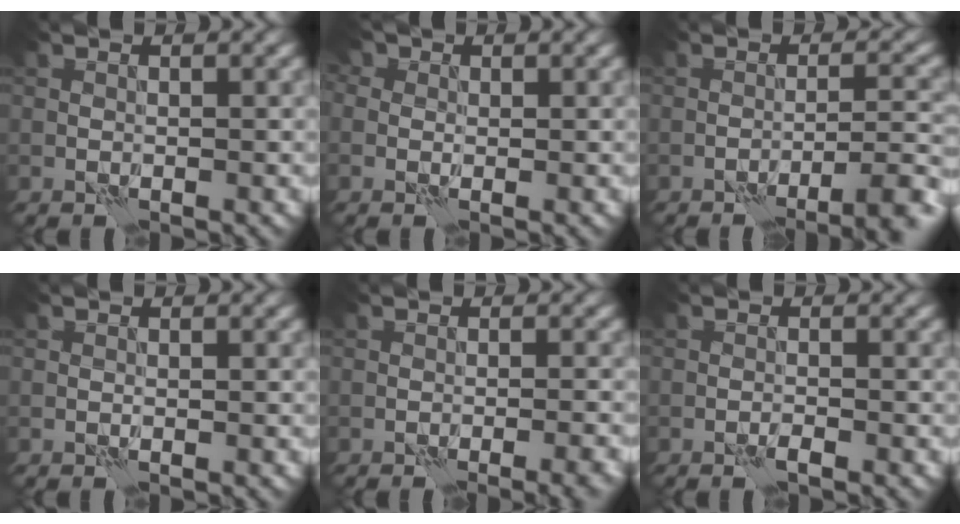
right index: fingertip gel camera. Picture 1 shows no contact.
{"total": 2.2, "force": [1.0, 1.7, 1.0], "torque": [-0.010, 0.010, -0.008]}
{"total": 5.8, "force": [-3.8, 1.1, 4.3], "torque": [-0.056, 0.008, -0.056]}
{"total": 0.0}
{"total": 3.7, "force": [-2.4, 0.8, 2.8], "torque": [-0.032, 0.012, -0.032]}
{"total": 1.2, "force": [-0.8, 0.1, 0.8], "torque": [-0.015, 0.002, -0.016]}